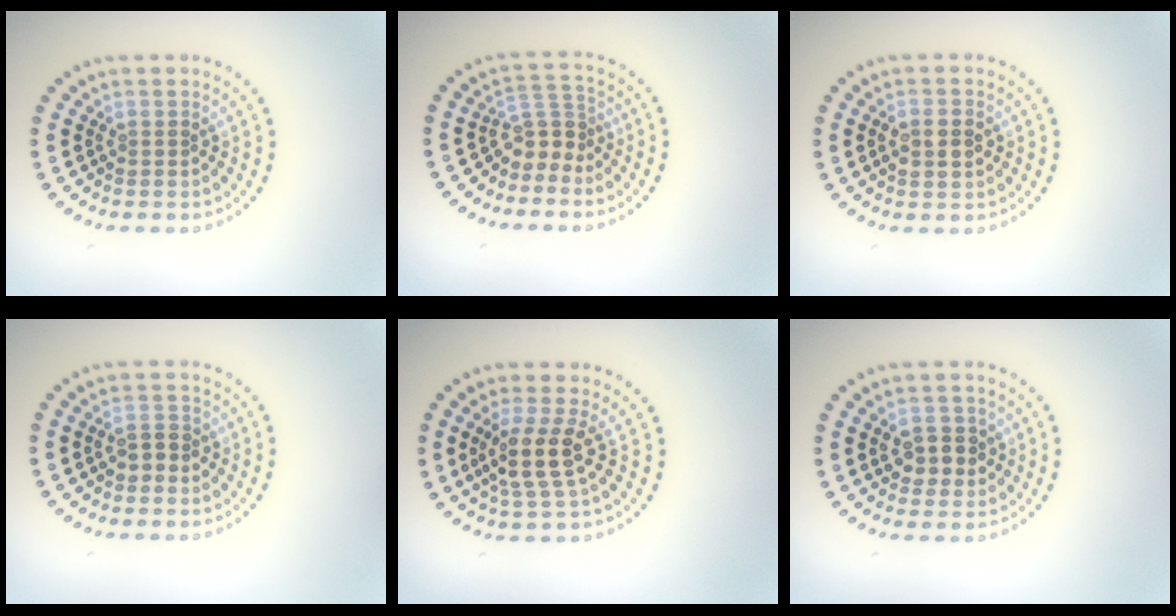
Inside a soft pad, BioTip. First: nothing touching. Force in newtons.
{"total": 2.7, "press": 1.9, "slide": 2.0}
{"total": 2.3, "press": 2.3, "slide": 0.3}
{"total": 1.9, "press": 1.8, "slide": 0.5}
{"total": 3.6, "press": 2.9, "slide": 2.2}
{"total": 2.8, "press": 2.8, "slide": 0.4}